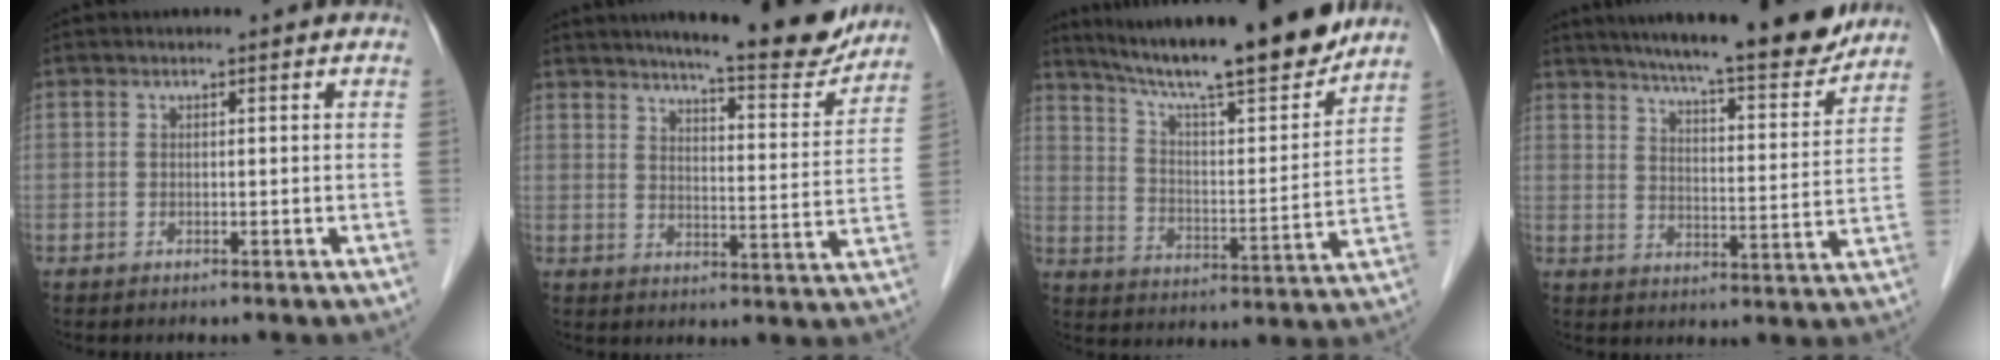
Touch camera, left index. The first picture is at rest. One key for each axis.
{"total": 15.3, "fx": 13.6, "fy": 1.7, "fz": 6.7, "tx": -0.088, "ty": -0.027, "tz": 0.172}
{"total": 19.6, "fx": 17.1, "fy": 1.1, "fz": 9.6, "tx": -0.156, "ty": -0.008, "tz": 0.262}
{"total": 19.0, "fx": 16.7, "fy": 1.8, "fz": 8.8, "tx": -0.133, "ty": -0.016, "tz": 0.228}